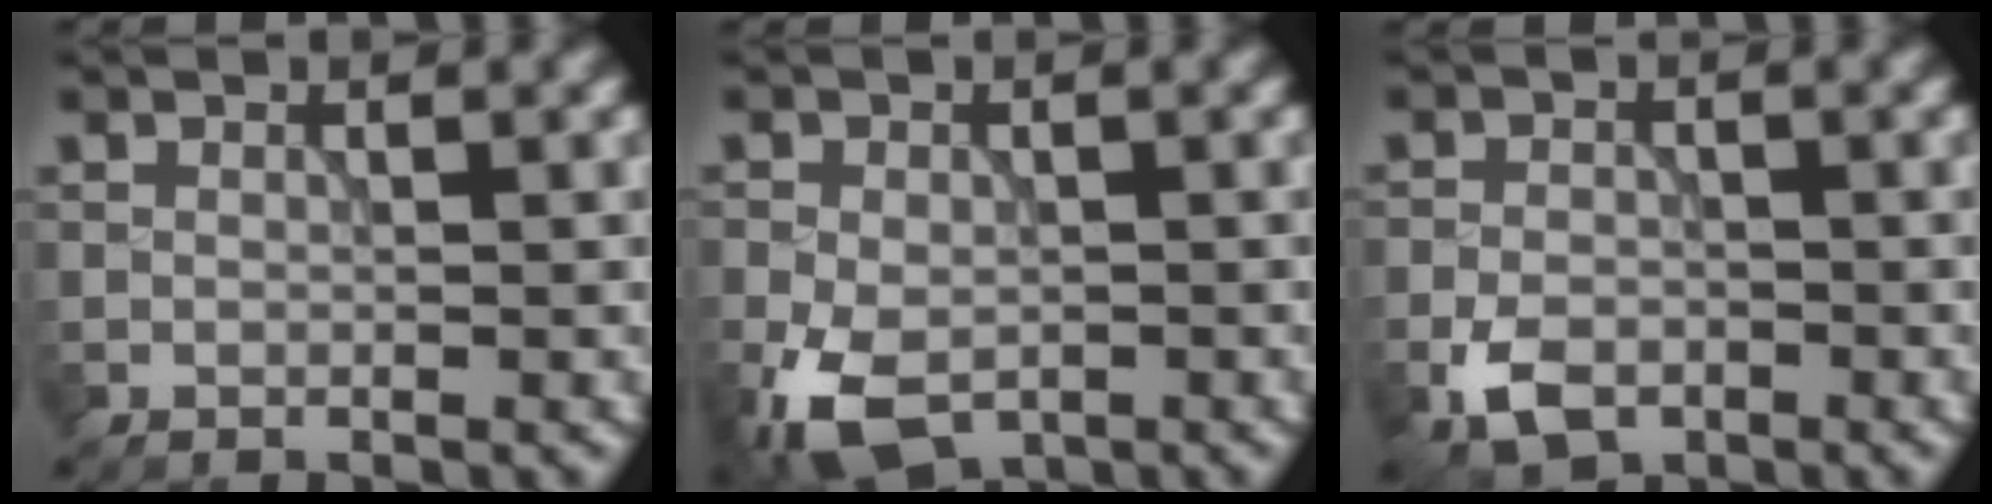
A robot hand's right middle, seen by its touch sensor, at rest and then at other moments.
{"total": 7.2, "force": [-3.4, 4.4, 4.7], "torque": [-0.099, -0.021, -0.061]}
{"total": 4.0, "force": [-2.1, 2.5, 2.3], "torque": [-0.045, -0.005, -0.046]}